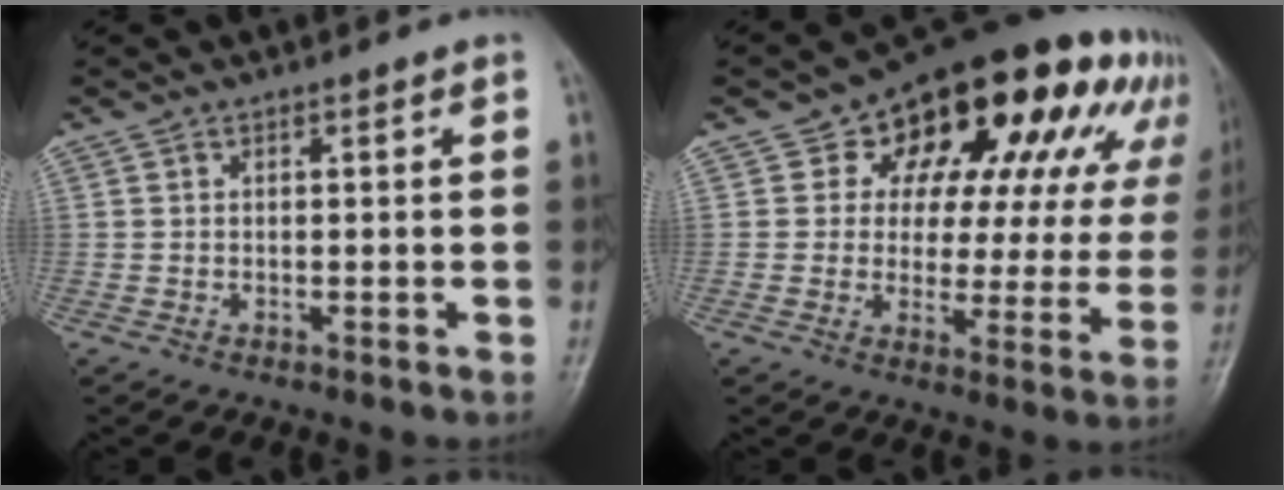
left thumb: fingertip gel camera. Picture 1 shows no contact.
{"total": 24.2, "force": [11.7, 14.0, 16.0], "torque": [-0.166, 0.007, 0.155]}